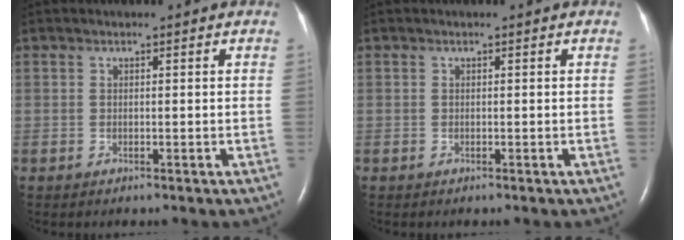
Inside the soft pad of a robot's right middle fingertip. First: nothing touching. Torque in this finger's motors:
{"motor_torque": [0.57, -1.57, -0.45, -0.21]}